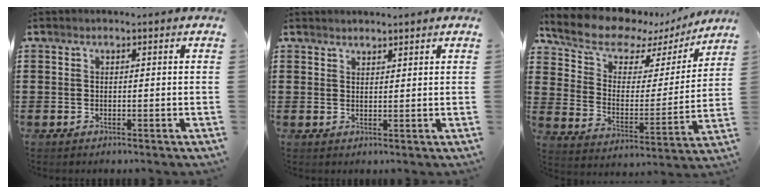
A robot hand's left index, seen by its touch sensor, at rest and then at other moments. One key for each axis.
{"total": 1.5, "fx": 1.5, "fy": 0.2, "fz": -0.1, "tx": -0.001, "ty": 0.000, "tz": 0.030}
{"total": 9.1, "fx": 7.7, "fy": 3.8, "fz": 2.8, "tx": -0.084, "ty": -0.050, "tz": 0.132}